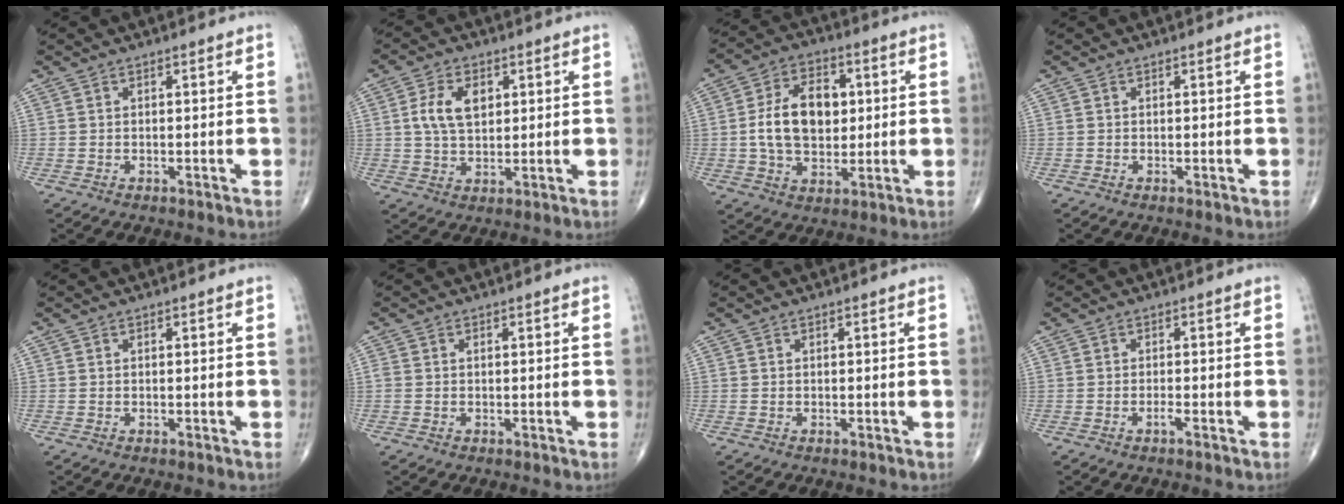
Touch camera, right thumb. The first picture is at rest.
{"total": 7.8, "force": [1.8, 4.8, 5.8], "torque": [-0.100, -0.001, 0.035]}
{"total": 13.3, "force": [1.1, 8.8, 10.0], "torque": [-0.151, 0.009, 0.018]}
{"total": 0.0}
{"total": 0.0}
{"total": 0.6, "force": [0.0, 0.5, 0.3], "torque": [-0.007, 0.003, 0.001]}
{"total": 0.0}
{"total": 0.9, "force": [-0.5, -0.1, 0.7], "torque": [-0.014, 0.000, -0.011]}